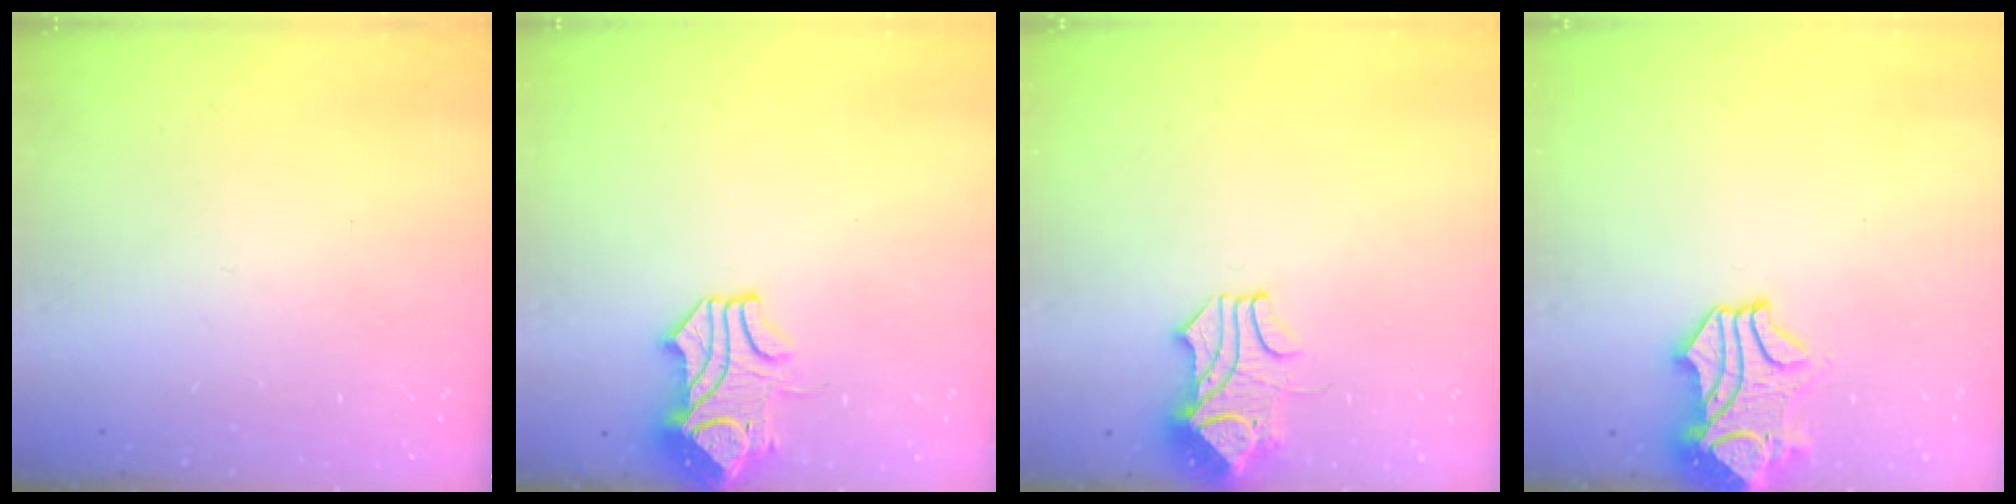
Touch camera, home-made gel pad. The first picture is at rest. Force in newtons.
{"total": 2.0, "press": 1.9, "slide": 0.6}
{"total": 2.1, "press": 1.9, "slide": 0.9}
{"total": 2.4, "press": 2.1, "slide": 1.2}